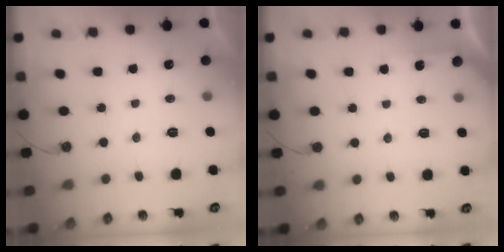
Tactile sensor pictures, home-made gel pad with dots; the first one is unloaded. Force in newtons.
{"total": 2.8, "press": 2.8, "slide": 0.3}